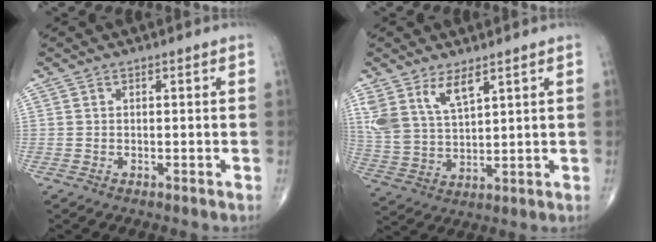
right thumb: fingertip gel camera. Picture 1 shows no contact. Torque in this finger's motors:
{"motor_torque": [-0.57, 0.97, 0.70, 0.78, 0.11]}